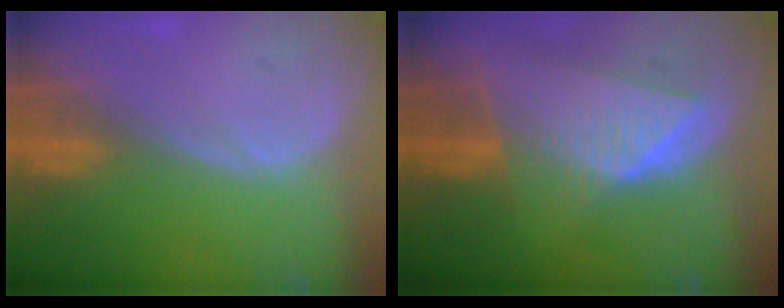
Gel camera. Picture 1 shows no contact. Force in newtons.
{"total": 8.8, "press": 7.9, "slide": 3.9}